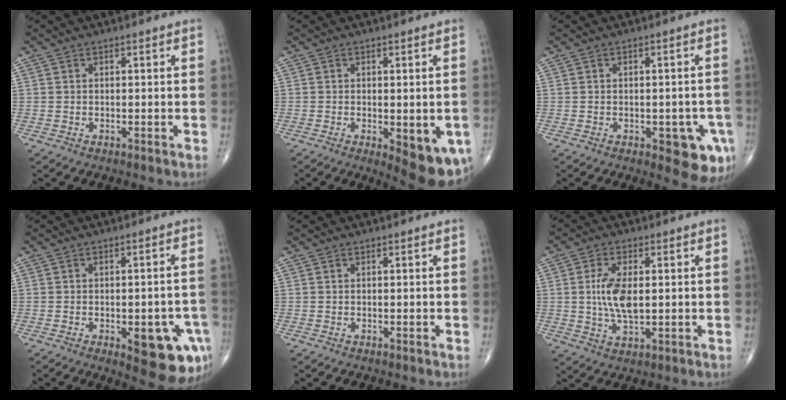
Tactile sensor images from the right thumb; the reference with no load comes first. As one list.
[{"total": 10.4, "force": [-3.5, 4.0, 9.0], "torque": [-0.101, -0.007, -0.037]}, {"total": 8.3, "force": [-3.2, 3.6, 6.8], "torque": [-0.049, 0.001, -0.035]}, {"total": 12.5, "force": [-4.5, 5.1, 10.5], "torque": [-0.103, 0.012, -0.042]}, {"total": 0.0}, {"total": 7.7, "force": [0.5, 3.6, 6.8], "torque": [-0.138, -0.008, 0.011]}]